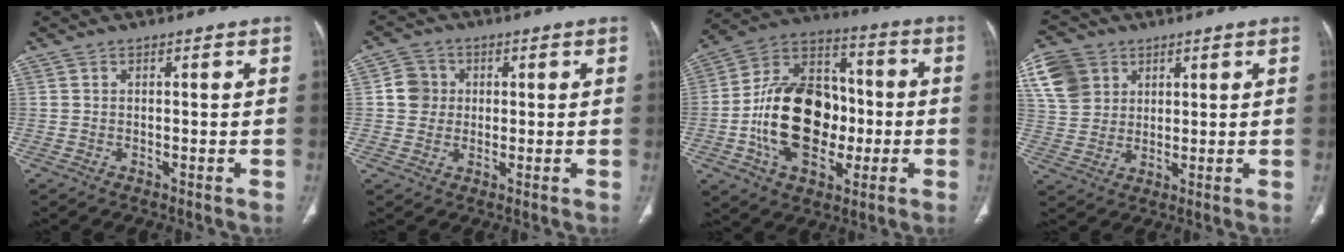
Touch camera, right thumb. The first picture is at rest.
{"total": 4.9, "force": [0.5, 4.6, 1.4], "torque": [-0.003, 0.005, 0.005]}
{"total": 21.9, "force": [-3.2, 14.6, 15.9], "torque": [-0.238, 0.031, -0.048]}
{"total": 9.7, "force": [4.1, 7.9, 3.9], "torque": [-0.066, -0.001, 0.086]}